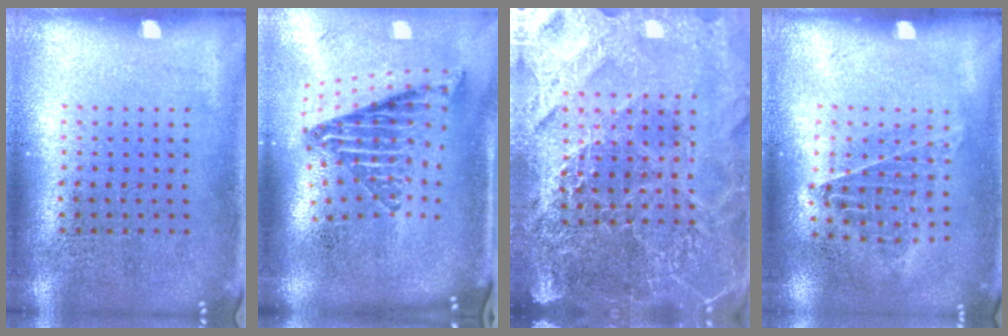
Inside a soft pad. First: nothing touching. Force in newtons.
{"total": 2.4, "press": 1.6, "slide": 1.8}
{"total": 5.2, "press": 4.7, "slide": 2.3}
{"total": 0.9, "press": 0.9, "slide": 0.3}